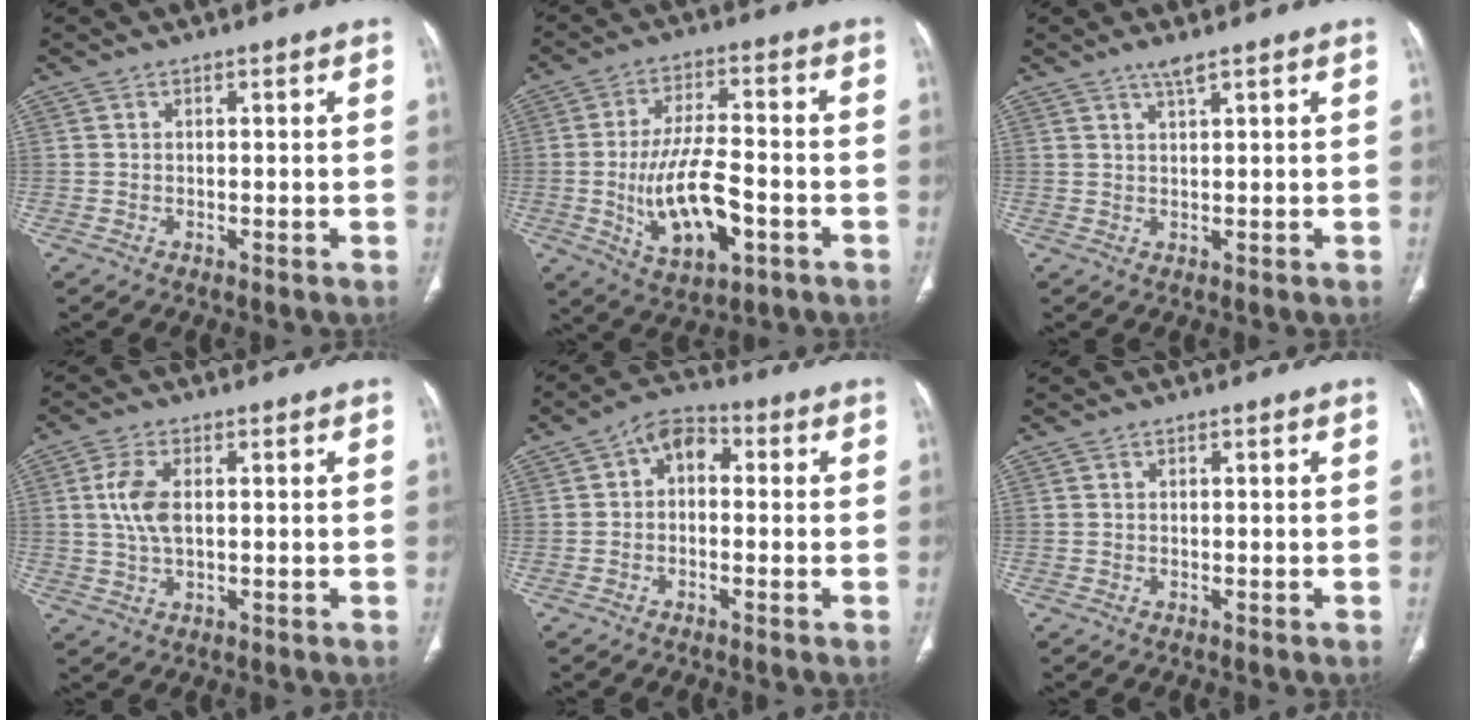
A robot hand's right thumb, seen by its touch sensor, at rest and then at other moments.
{"total": 14.2, "force": [-3.8, 6.3, 12.2], "torque": [-0.213, 0.016, -0.059]}
{"total": 2.1, "force": [1.5, 0.0, 1.5], "torque": [-0.034, -0.007, 0.032]}
{"total": 6.0, "force": [0.9, 3.1, 5.1], "torque": [-0.114, 0.002, 0.016]}
{"total": 5.8, "force": [0.3, 4.0, 4.2], "torque": [-0.048, 0.021, -0.014]}
{"total": 0.0}